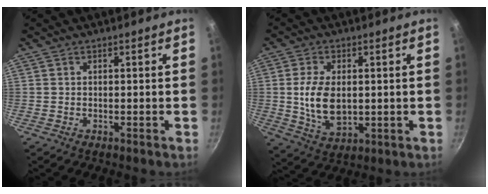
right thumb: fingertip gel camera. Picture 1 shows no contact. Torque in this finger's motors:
{"motor_torque": [-0.59, 0.73, 1.32, 0.37, 0.07]}